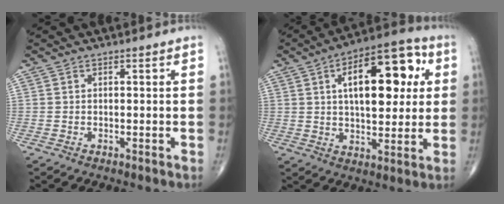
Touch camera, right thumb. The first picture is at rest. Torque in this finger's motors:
{"motor_torque": [0.85, 4.16, 1.40, 0.45, 0.14]}